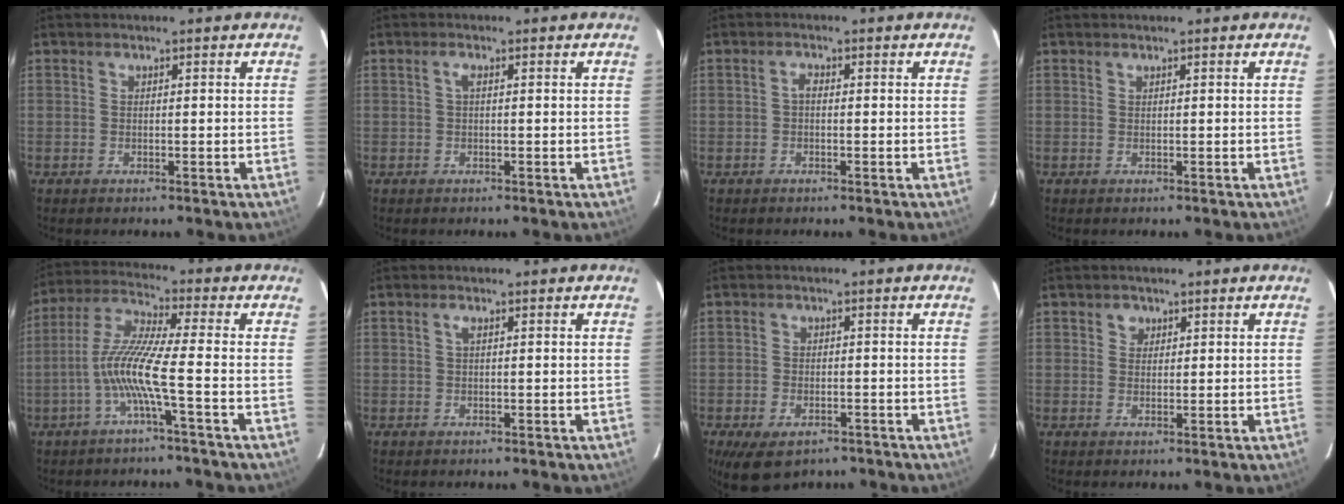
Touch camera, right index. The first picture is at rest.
{"total": 1.0, "force": [0.1, 0.1, 1.0], "torque": [-0.020, 0.004, 0.000]}
{"total": 1.1, "force": [-0.2, 0.7, 0.9], "torque": [-0.016, 0.006, -0.006]}
{"total": 0.0}
{"total": 9.1, "force": [-3.2, -0.7, 8.5], "torque": [-0.183, 0.006, -0.065]}
{"total": 0.7, "force": [0.2, -0.1, 0.7], "torque": [-0.013, 0.003, 0.001]}
{"total": 8.1, "force": [-5.2, 4.3, 4.5], "torque": [-0.098, -0.022, -0.078]}
{"total": 1.7, "force": [0.7, 1.5, 0.2], "torque": [0.002, 0.007, 0.009]}